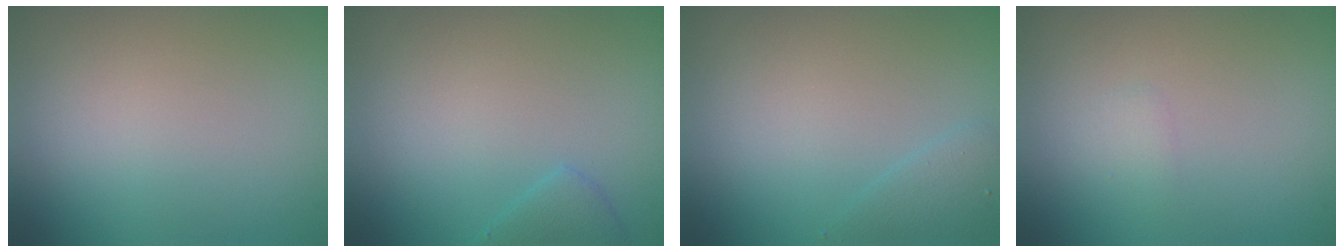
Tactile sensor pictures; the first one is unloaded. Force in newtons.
{"total": 1.5, "press": 1.5, "slide": 0.1}
{"total": 1.4, "press": 1.4, "slide": 0.1}
{"total": 0.7, "press": 0.7, "slide": 0.1}